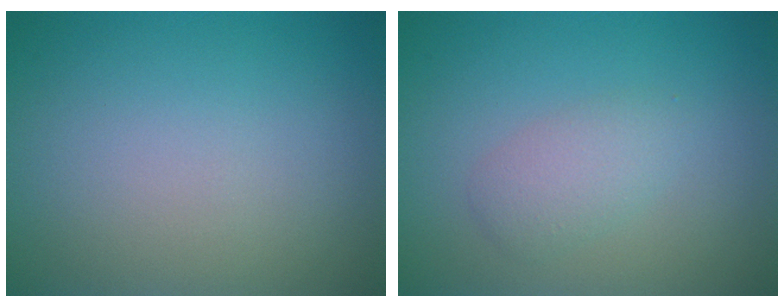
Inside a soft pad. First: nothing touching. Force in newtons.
{"total": 2.0, "press": 2.0, "slide": 0.0}